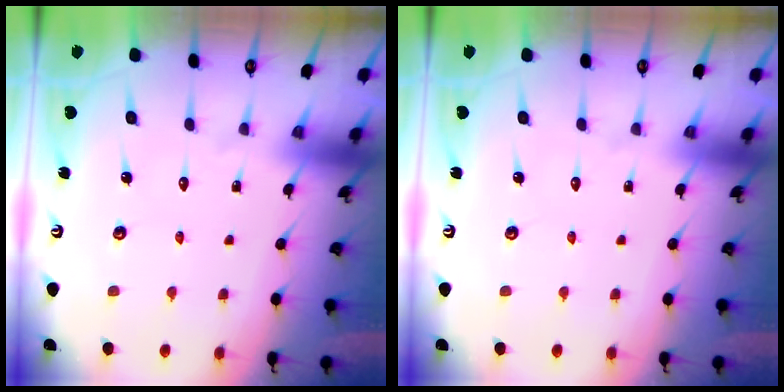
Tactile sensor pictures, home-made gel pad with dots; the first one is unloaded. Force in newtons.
{"total": 0.0}